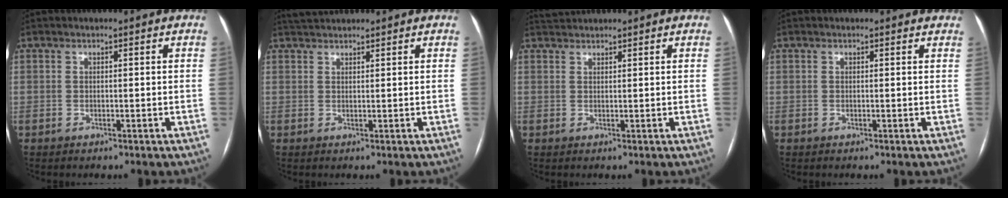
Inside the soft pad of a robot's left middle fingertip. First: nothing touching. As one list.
[{"total": 2.7, "force": [2.6, 0.2, 0.5], "torque": [-0.012, 0.024, 0.050]}, {"total": 2.0, "force": [2.0, 0.0, 0.0], "torque": [-0.008, 0.019, 0.041]}, {"total": 1.7, "force": [1.5, 0.7, 0.1], "torque": [-0.005, 0.001, 0.001]}]